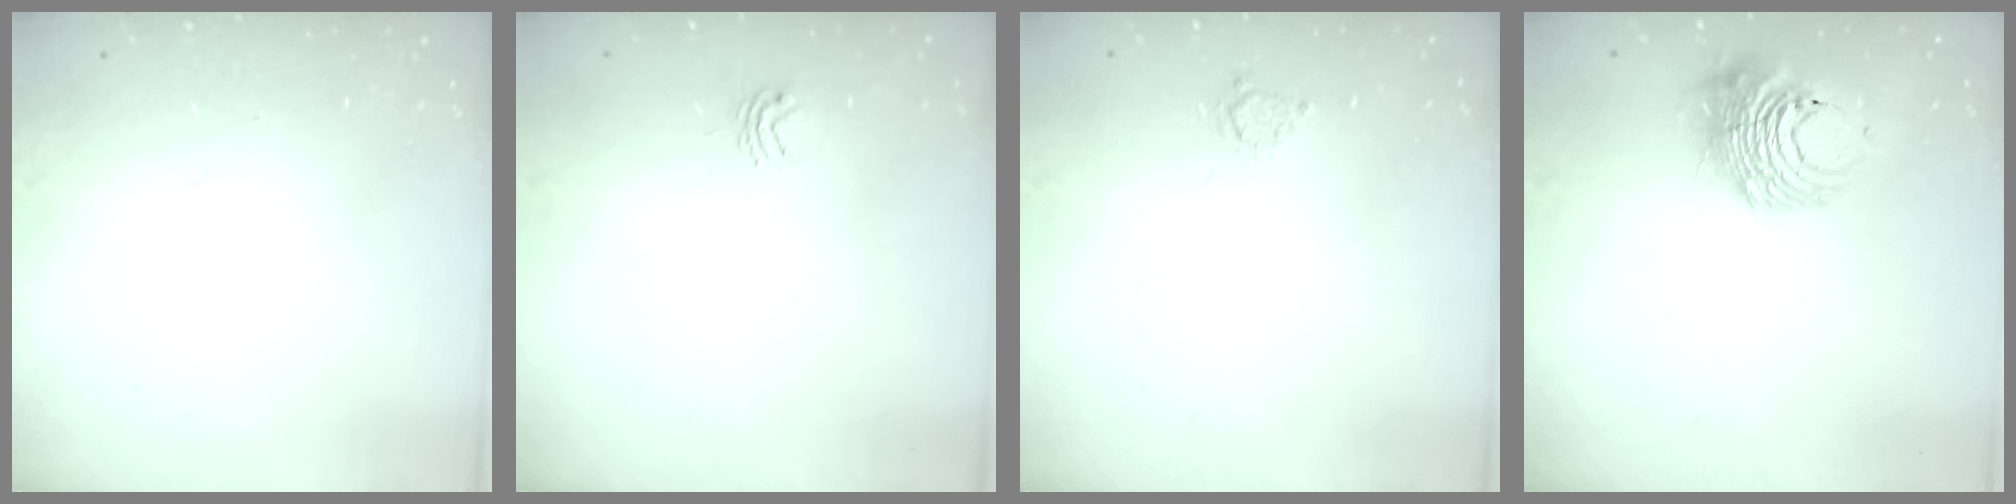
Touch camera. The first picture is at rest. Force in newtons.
{"total": 3.0, "press": 3.0, "slide": 0.3}
{"total": 3.4, "press": 3.4, "slide": 0.5}
{"total": 11.4, "press": 11.3, "slide": 0.6}